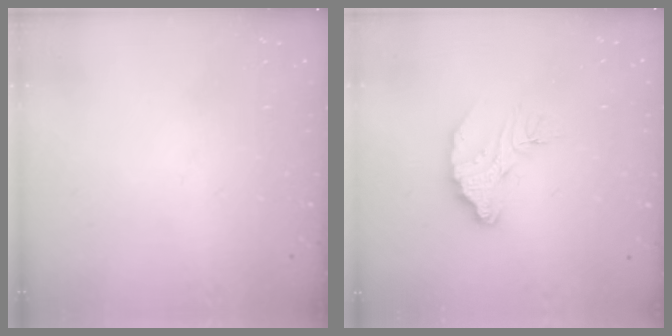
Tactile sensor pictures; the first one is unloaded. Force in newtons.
{"total": 9.4, "press": 9.3, "slide": 0.7}